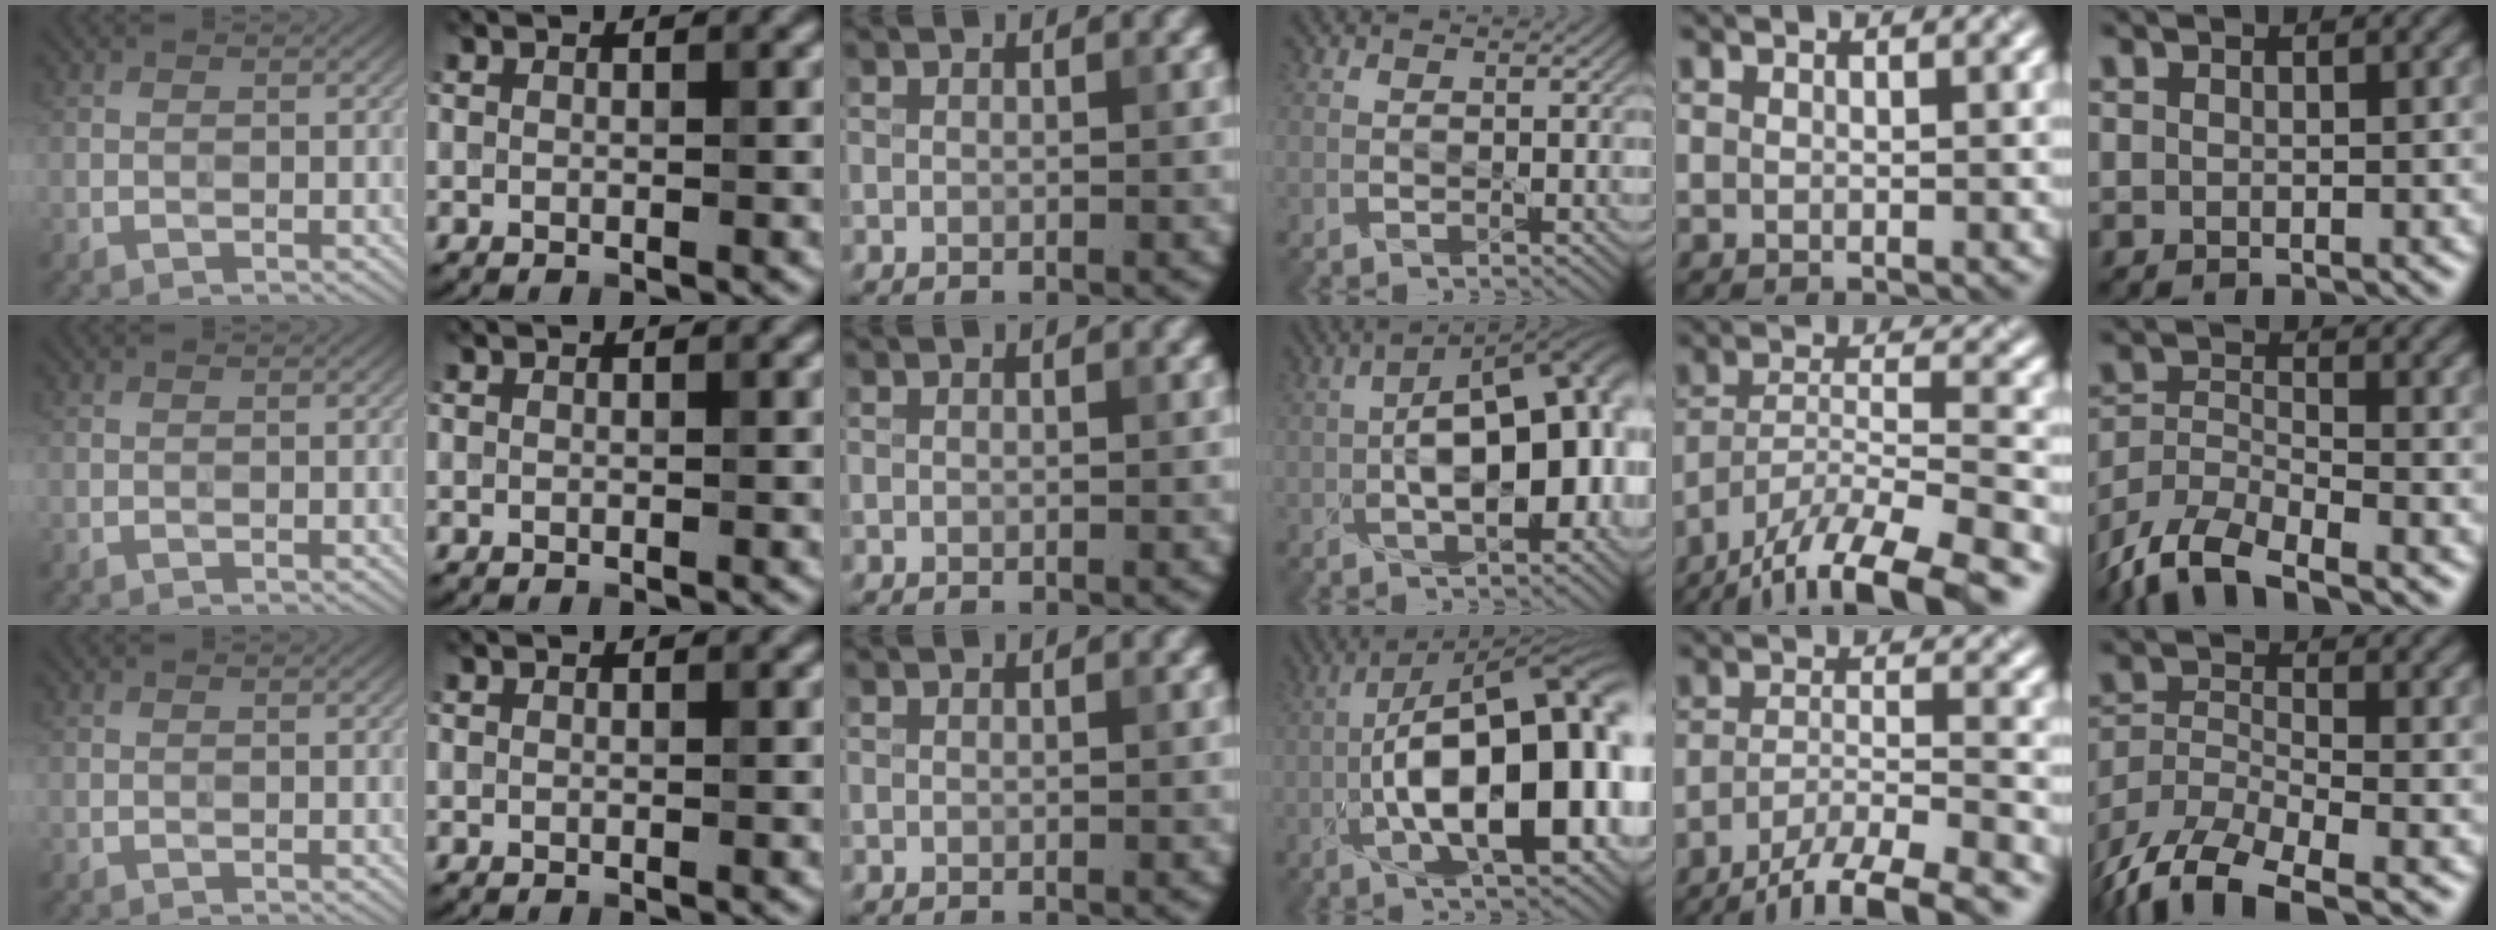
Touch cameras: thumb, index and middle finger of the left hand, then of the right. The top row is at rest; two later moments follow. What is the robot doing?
{"motion": "dispense", "object": "glue bottle"}